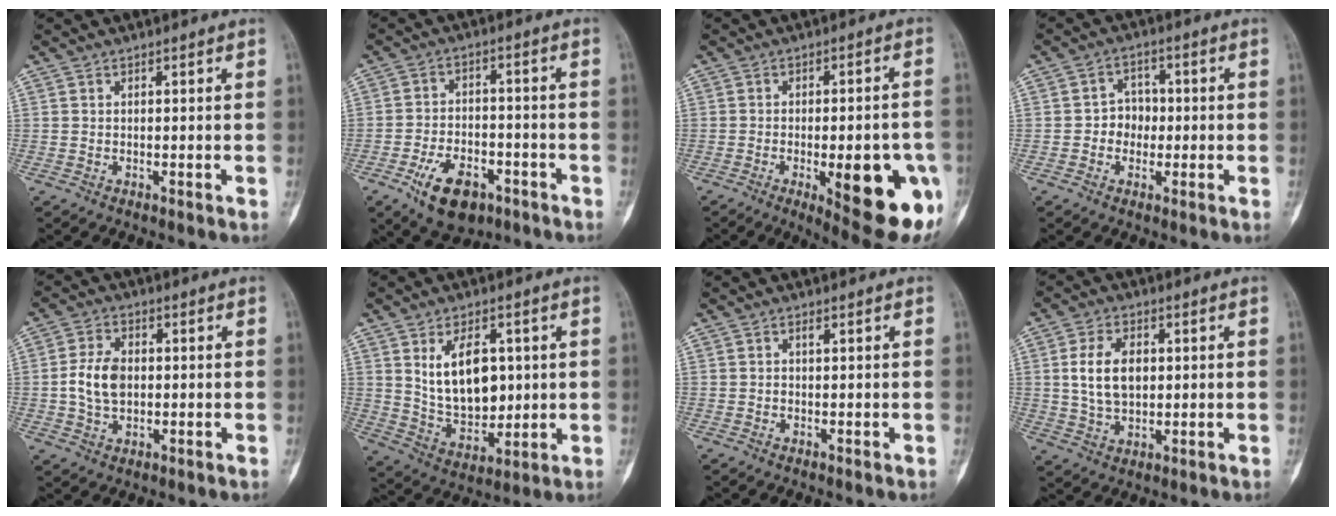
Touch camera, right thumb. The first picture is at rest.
{"total": 11.0, "force": [-5.8, 6.2, 6.9], "torque": [-0.100, 0.027, -0.089]}
{"total": 18.0, "force": [-5.8, 5.7, 16.0], "torque": [-0.154, 0.007, -0.056]}
{"total": 4.7, "force": [-0.6, 4.1, 2.0], "torque": [0.003, 0.012, -0.019]}
{"total": 7.3, "force": [-0.1, 4.8, 5.4], "torque": [-0.100, 0.008, -0.002]}
{"total": 12.5, "force": [2.8, 7.7, 9.5], "torque": [-0.128, -0.022, 0.065]}
{"total": 0.6, "force": [0.1, 0.2, 0.6], "torque": [-0.007, 0.001, 0.001]}
{"total": 8.9, "force": [1.2, 5.7, 6.7], "torque": [-0.112, -0.001, 0.029]}